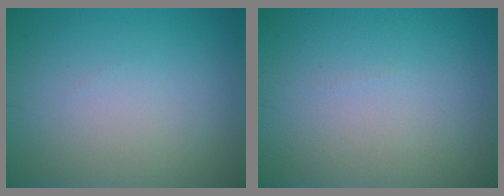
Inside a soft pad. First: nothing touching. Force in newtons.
{"total": 0.0}